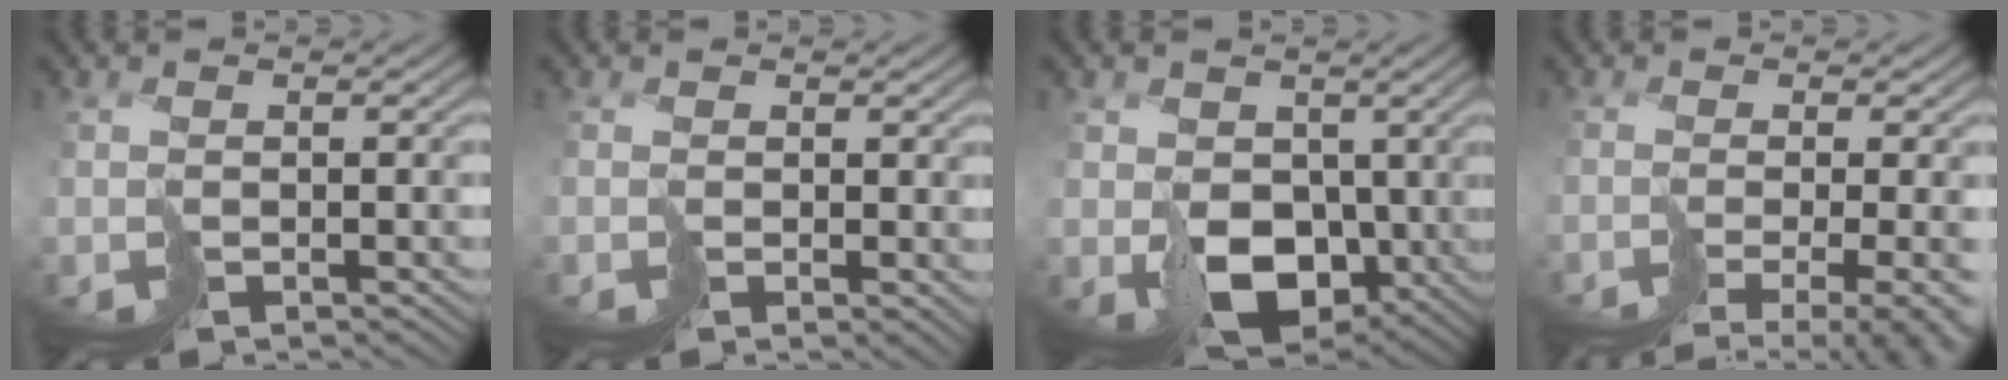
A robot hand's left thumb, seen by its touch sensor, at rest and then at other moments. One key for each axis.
{"total": 0.9, "fx": 0.9, "fy": 0.3, "fz": 0.2, "tx": -0.001, "ty": 0.001, "tz": 0.013}
{"total": 7.8, "fx": -0.1, "fy": 6.1, "fz": 4.9, "tx": -0.105, "ty": -0.021, "tz": 0.001}
{"total": 8.7, "fx": -5.1, "fy": 2.9, "fz": 6.4, "tx": -0.078, "ty": -0.021, "tz": -0.018}